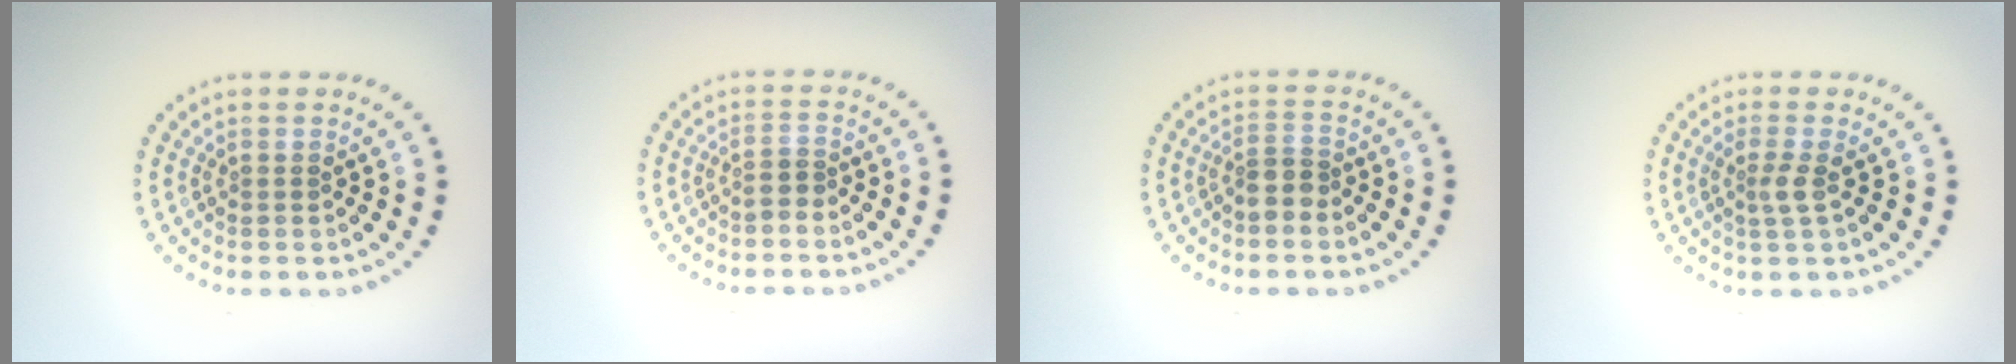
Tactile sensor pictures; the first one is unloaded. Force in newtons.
{"total": 1.0, "press": 0.7, "slide": 0.7}
{"total": 2.1, "press": 1.7, "slide": 1.2}
{"total": 1.6, "press": 1.3, "slide": 1.0}